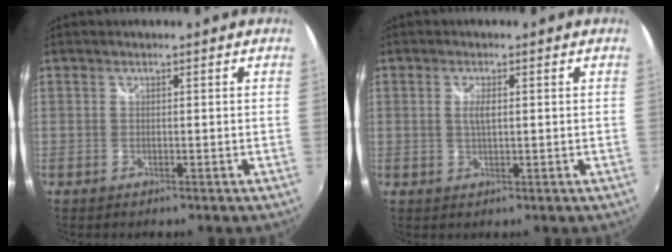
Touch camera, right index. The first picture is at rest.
{"total": 2.4, "force": [0.3, 0.7, 2.3], "torque": [-0.043, -0.002, 0.005]}